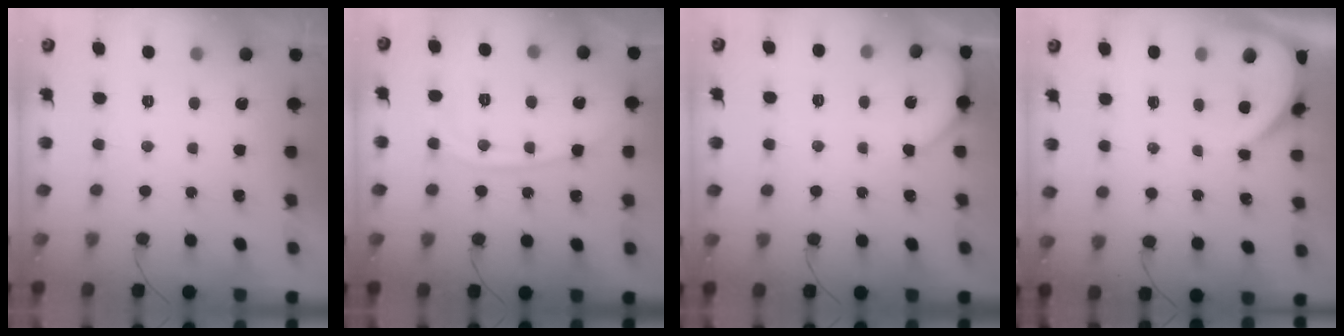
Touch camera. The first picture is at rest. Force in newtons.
{"total": 10.7, "press": 10.7, "slide": 0.6}
{"total": 2.3, "press": 2.2, "slide": 0.4}
{"total": 3.6, "press": 3.5, "slide": 0.5}